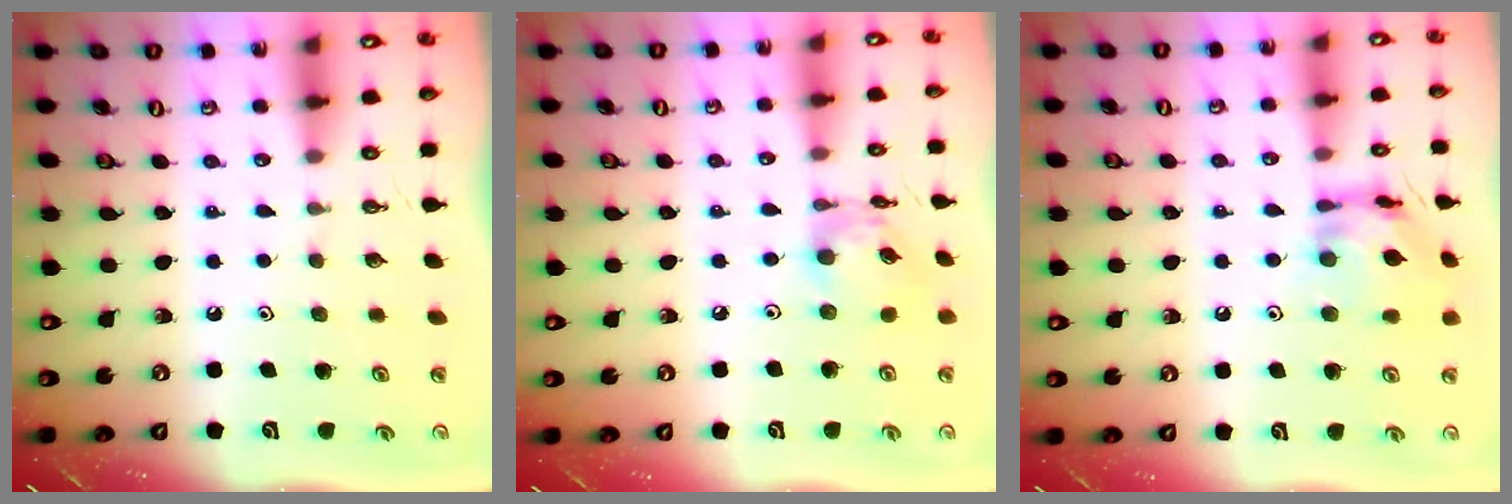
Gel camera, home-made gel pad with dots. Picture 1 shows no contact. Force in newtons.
{"total": 11.6, "press": 11.6, "slide": 0.9}
{"total": 13.9, "press": 13.8, "slide": 1.2}